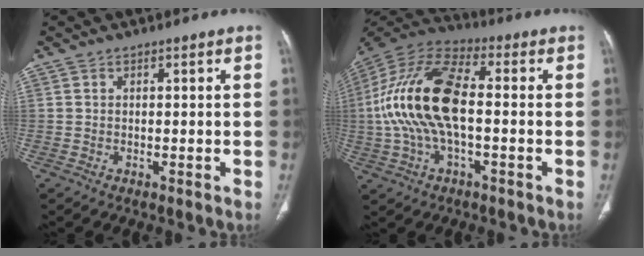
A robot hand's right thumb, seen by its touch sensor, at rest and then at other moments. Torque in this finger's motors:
{"motor_torque": [2.31, 2.70, 2.34, -0.44, 0.83]}